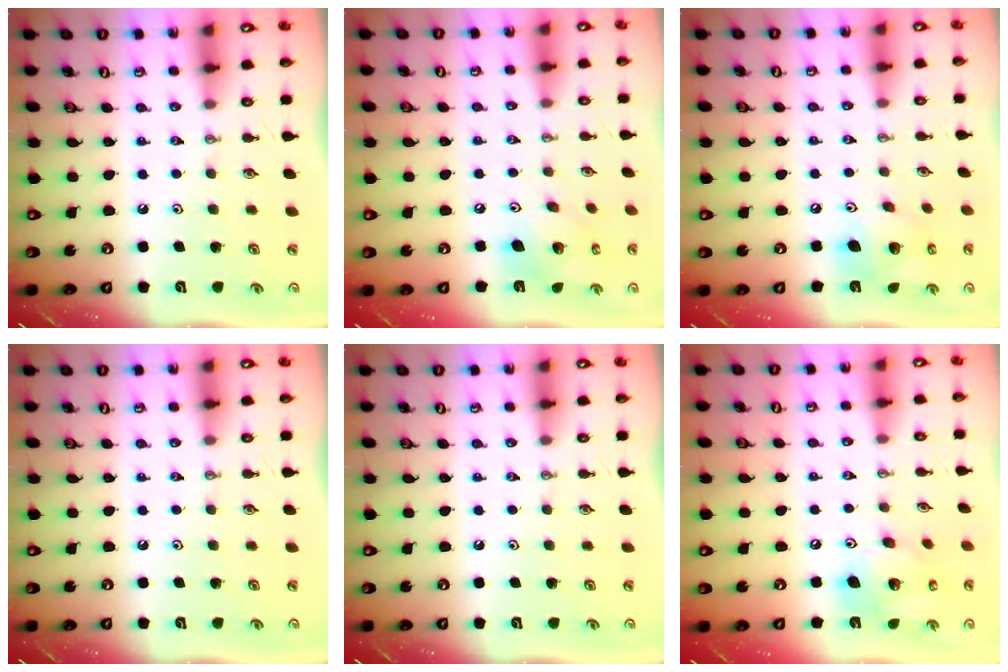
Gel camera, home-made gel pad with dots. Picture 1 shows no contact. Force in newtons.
{"total": 13.9, "press": 13.8, "slide": 2.2}
{"total": 14.4, "press": 14.2, "slide": 2.4}
{"total": 0.0}
{"total": 0.0}
{"total": 16.8, "press": 16.4, "slide": 3.3}